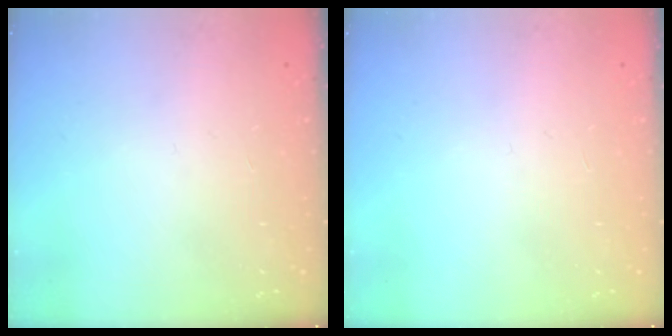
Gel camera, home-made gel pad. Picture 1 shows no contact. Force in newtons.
{"total": 0.0}